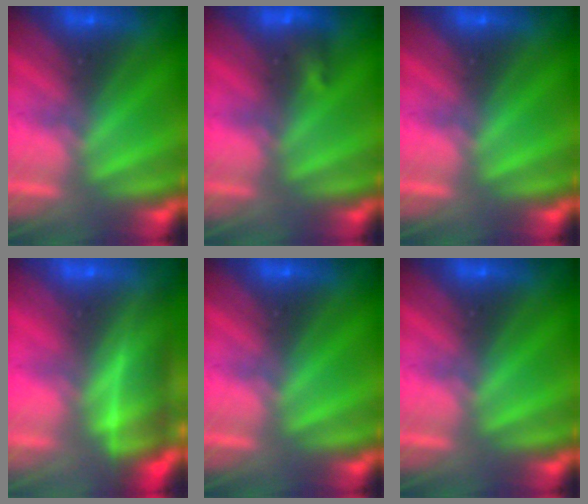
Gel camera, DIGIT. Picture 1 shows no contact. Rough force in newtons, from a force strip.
{"total": 2.8}
{"total": 0.0}
{"total": 7.1}
{"total": 0.0}
{"total": 0.0}